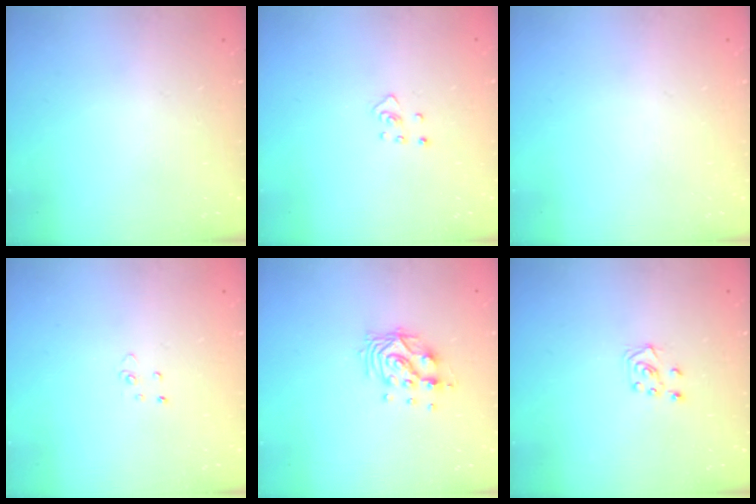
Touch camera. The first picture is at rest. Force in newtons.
{"total": 2.4, "press": 2.3, "slide": 0.4}
{"total": 0.0}
{"total": 2.9, "press": 2.9, "slide": 0.2}
{"total": 9.8, "press": 9.8, "slide": 0.7}
{"total": 5.1, "press": 5.1, "slide": 0.5}